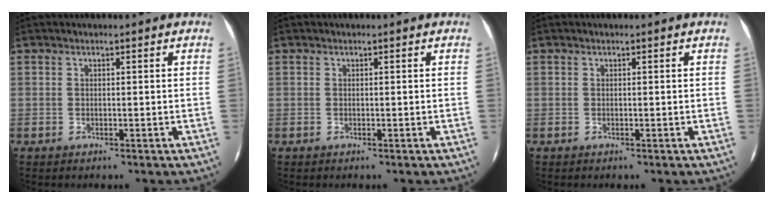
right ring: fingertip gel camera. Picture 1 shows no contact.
{"total": 0.0}
{"total": 0.0}